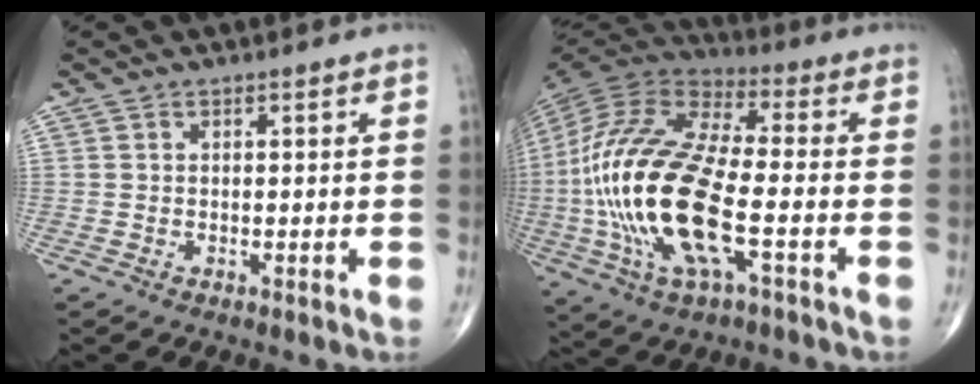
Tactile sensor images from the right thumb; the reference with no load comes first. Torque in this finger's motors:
{"motor_torque": [-0.02, 2.54, 2.77, 0.00, 0.68]}